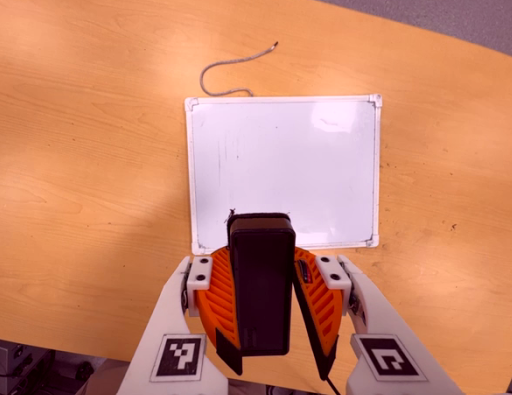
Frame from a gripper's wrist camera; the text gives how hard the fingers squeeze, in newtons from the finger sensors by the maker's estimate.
{"total": 9.1, "left": 8.9, "right": 9.2}